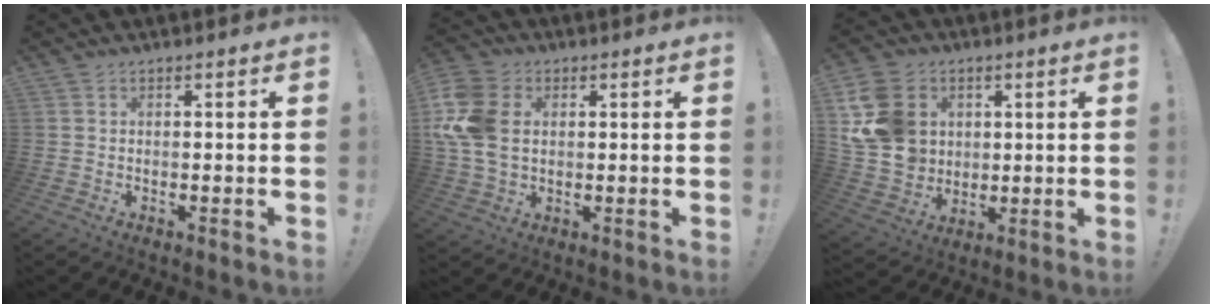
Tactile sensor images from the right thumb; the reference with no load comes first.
{"total": 15.3, "force": [2.1, 11.2, 10.2], "torque": [-0.220, -0.005, 0.037]}
{"total": 16.0, "force": [4.3, 13.3, 7.7], "torque": [-0.143, -0.011, 0.091]}